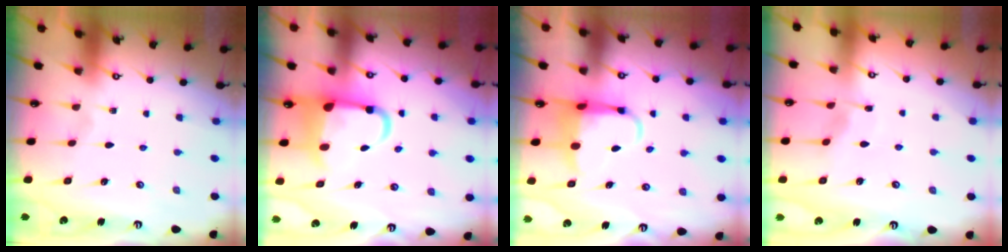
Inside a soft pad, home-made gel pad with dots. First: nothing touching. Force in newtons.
{"total": 7.3, "press": 7.1, "slide": 1.8}
{"total": 5.5, "press": 5.4, "slide": 1.3}
{"total": 3.3, "press": 3.3, "slide": 0.4}